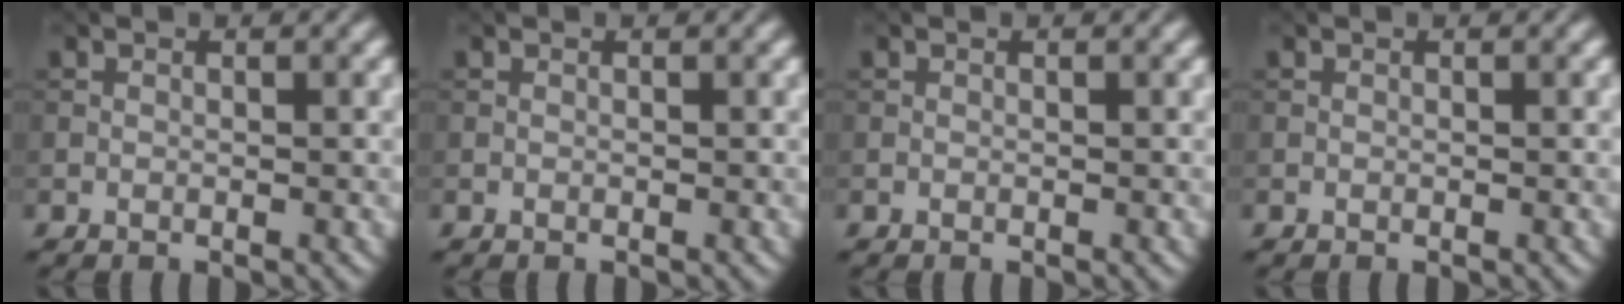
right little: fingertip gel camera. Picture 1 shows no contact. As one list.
[{"total": 0.0}, {"total": 0.0}, {"total": 0.0}]